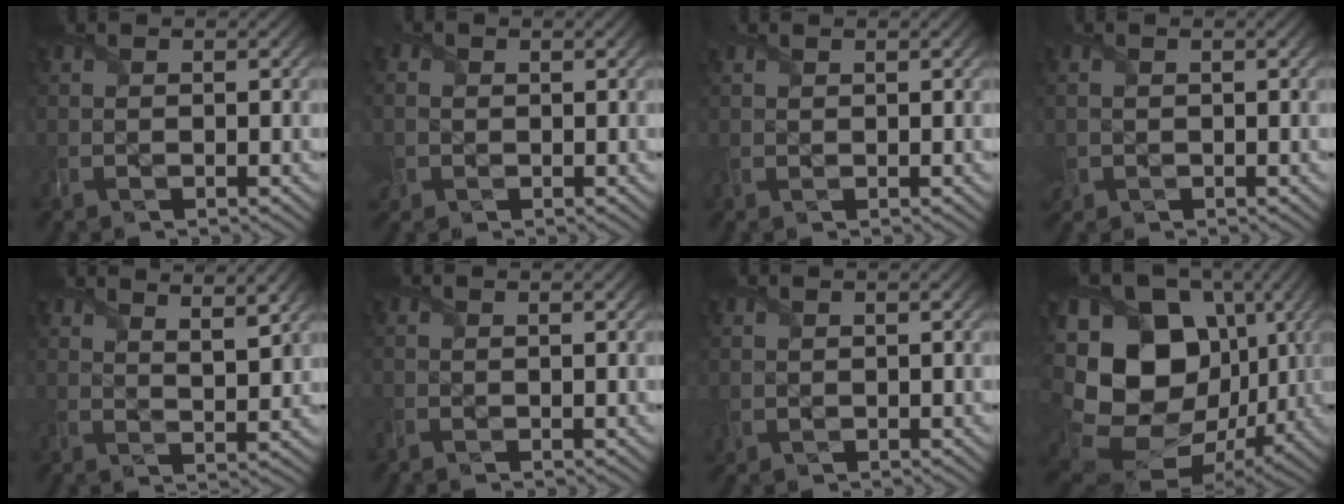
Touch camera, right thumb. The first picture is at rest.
{"total": 2.8, "force": [-0.4, 2.6, 0.9], "torque": [-0.035, -0.006, -0.008]}
{"total": 1.7, "force": [1.1, 0.8, 0.9], "torque": [-0.030, 0.008, 0.026]}
{"total": 2.4, "force": [-0.2, 2.1, 1.0], "torque": [-0.036, -0.008, -0.002]}
{"total": 6.4, "force": [4.7, 1.3, 4.1], "torque": [-0.062, -0.003, 0.071]}
{"total": 1.1, "force": [-0.1, 0.5, 1.0], "torque": [-0.029, -0.005, -0.005]}
{"total": 1.6, "force": [0.8, 1.2, 0.8], "torque": [-0.030, 0.000, 0.022]}
{"total": 20.5, "force": [1.7, 15.8, 13.0], "torque": [-0.301, -0.015, 0.060]}